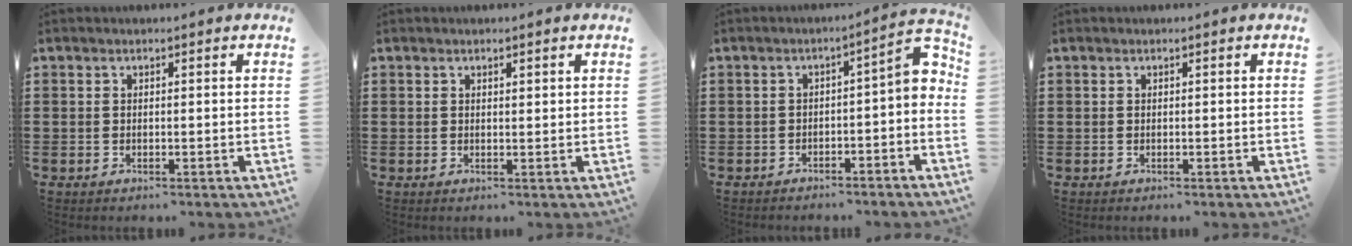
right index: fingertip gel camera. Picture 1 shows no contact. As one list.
[{"total": 0.7, "force": [0.5, 0.4, 0.4], "torque": [-0.007, 0.003, 0.008]}, {"total": 3.6, "force": [-2.0, 0.8, 2.9], "torque": [-0.049, -0.004, -0.047]}, {"total": 0.0}]